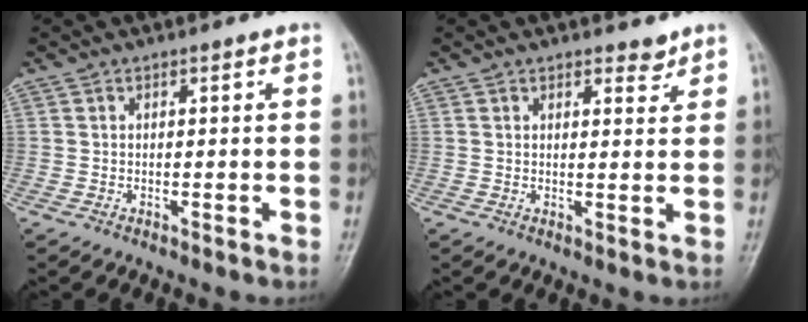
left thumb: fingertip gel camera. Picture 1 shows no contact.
{"total": 2.3, "force": [1.9, 1.0, 0.9], "torque": [0.002, -0.013, 0.025]}